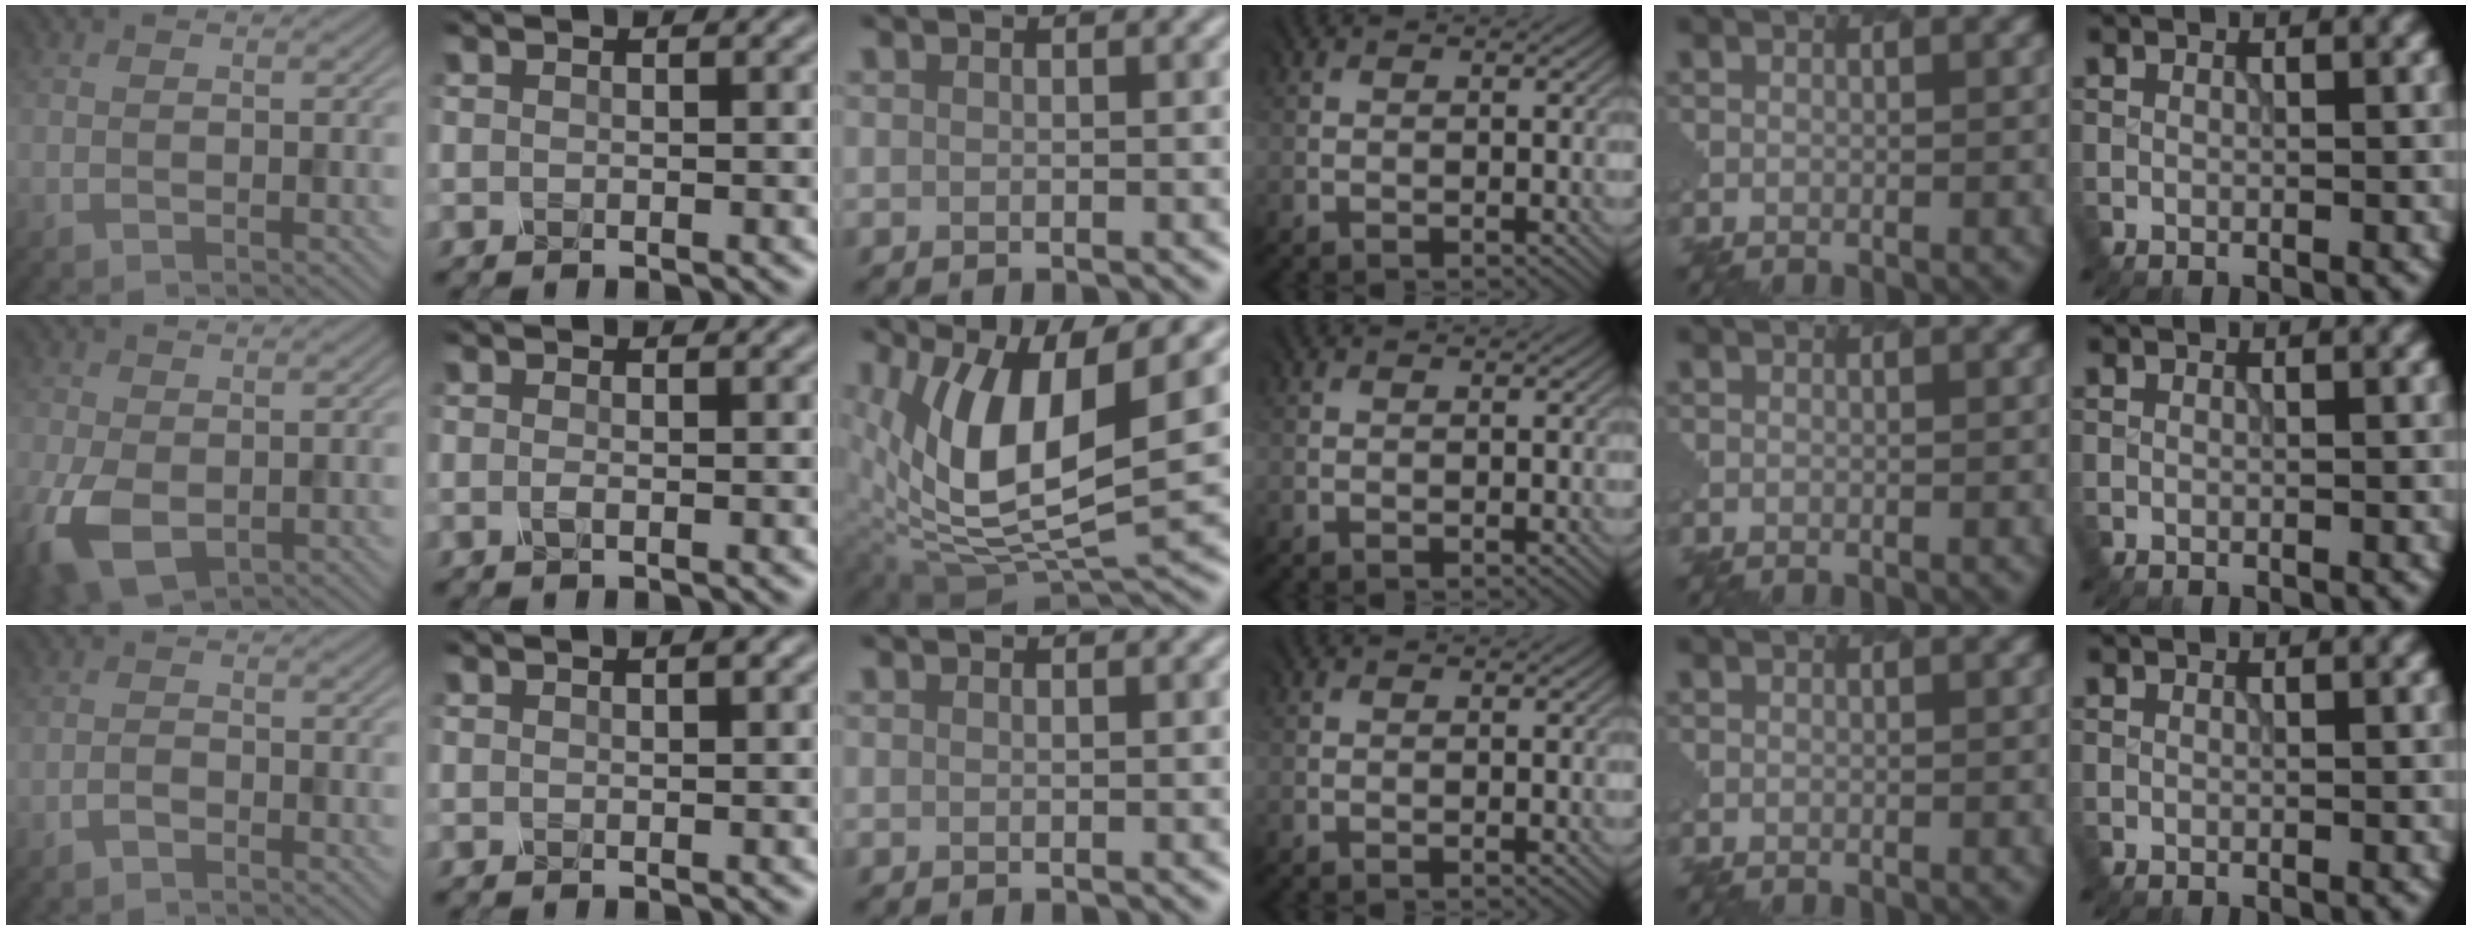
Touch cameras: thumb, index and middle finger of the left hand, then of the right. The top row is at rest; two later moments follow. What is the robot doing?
{"motion": "dispense", "object": "pipette"}